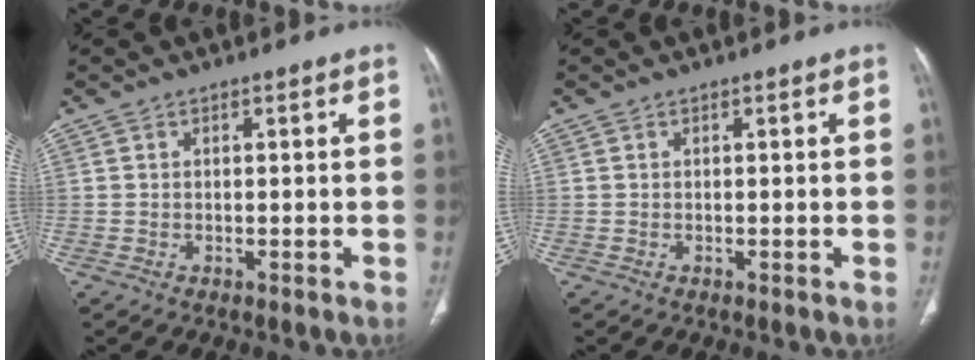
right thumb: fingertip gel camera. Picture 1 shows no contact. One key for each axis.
{"total": 0.0}